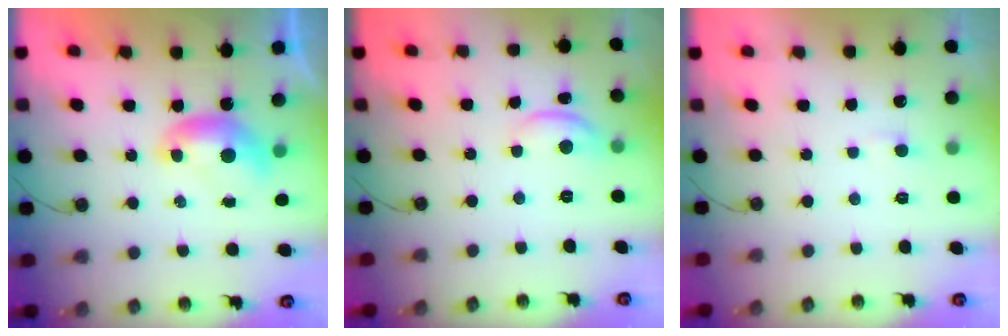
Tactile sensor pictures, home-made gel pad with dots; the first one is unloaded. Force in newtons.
{"total": 3.7, "press": 3.7, "slide": 0.3}
{"total": 2.4, "press": 2.3, "slide": 0.4}